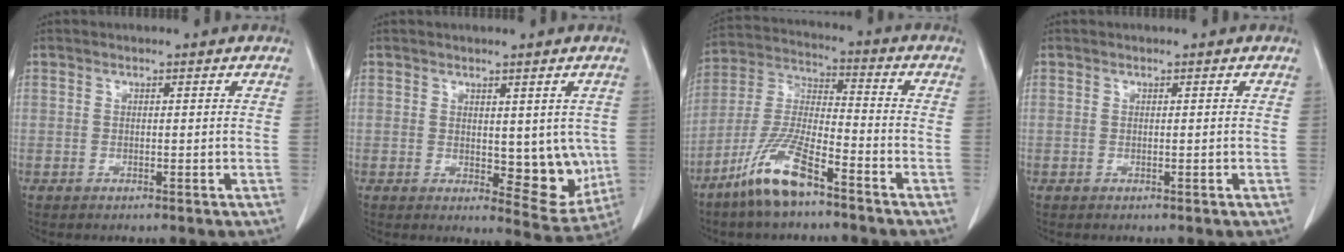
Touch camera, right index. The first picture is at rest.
{"total": 8.1, "force": [0.2, 4.3, 6.8], "torque": [-0.057, -0.015, 0.013]}
{"total": 11.4, "force": [-7.7, 2.1, 8.2], "torque": [-0.182, -0.017, -0.154]}
{"total": 0.0}